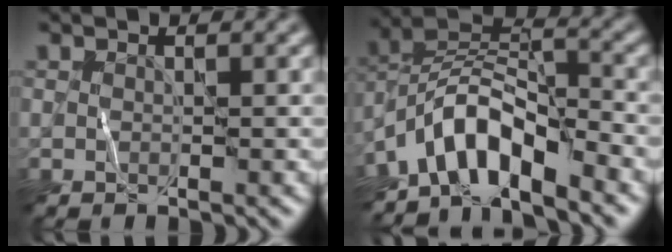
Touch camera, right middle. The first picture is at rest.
{"total": 6.7, "force": [-4.7, 2.5, 4.0], "torque": [-0.058, 0.006, -0.097]}